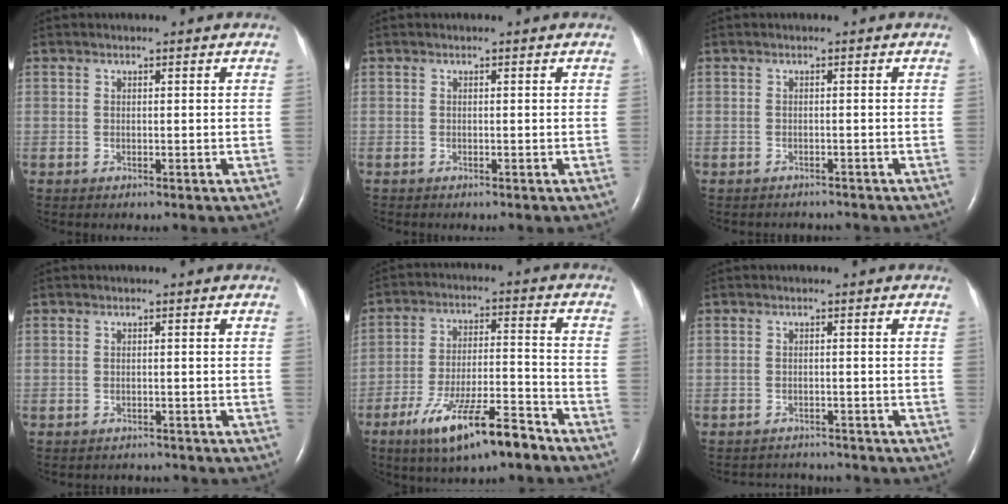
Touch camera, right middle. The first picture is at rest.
{"total": 0.0}
{"total": 2.3, "force": [-2.2, 0.5, -0.1], "torque": [0.000, -0.005, -0.028]}
{"total": 2.4, "force": [-2.3, 0.6, -0.2], "torque": [0.002, -0.005, -0.031]}
{"total": 13.2, "force": [-8.9, 2.2, 9.4], "torque": [-0.170, -0.012, -0.150]}
{"total": 4.8, "force": [-4.7, 0.8, -0.2], "torque": [-0.001, 0.000, -0.065]}